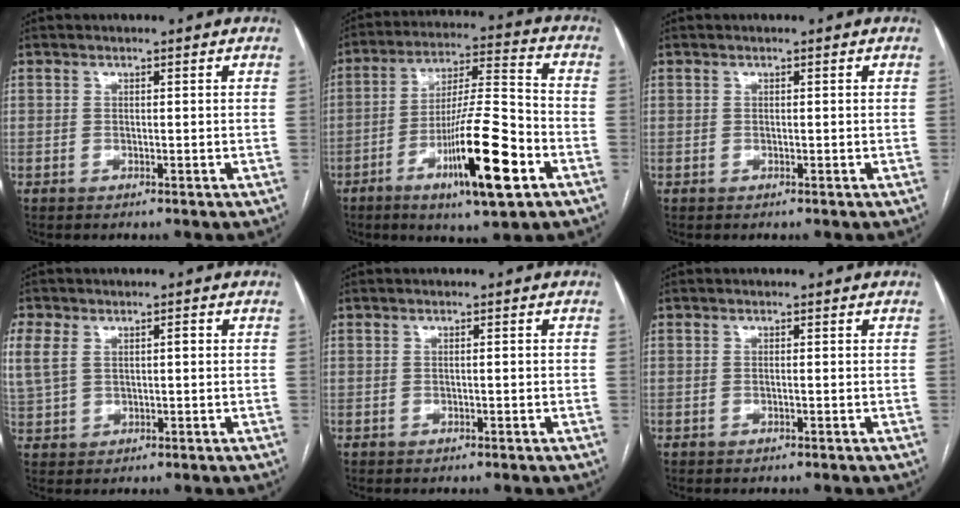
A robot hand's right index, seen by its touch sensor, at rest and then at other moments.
{"total": 16.6, "force": [-7.1, 1.7, 14.9], "torque": [-0.259, -0.013, -0.118]}
{"total": 0.0}
{"total": 5.9, "force": [1.5, 3.7, 4.3], "torque": [-0.115, 0.027, 0.036]}
{"total": 0.7, "force": [-0.1, 0.1, 0.6], "torque": [-0.011, 0.001, 0.001]}
{"total": 0.0}